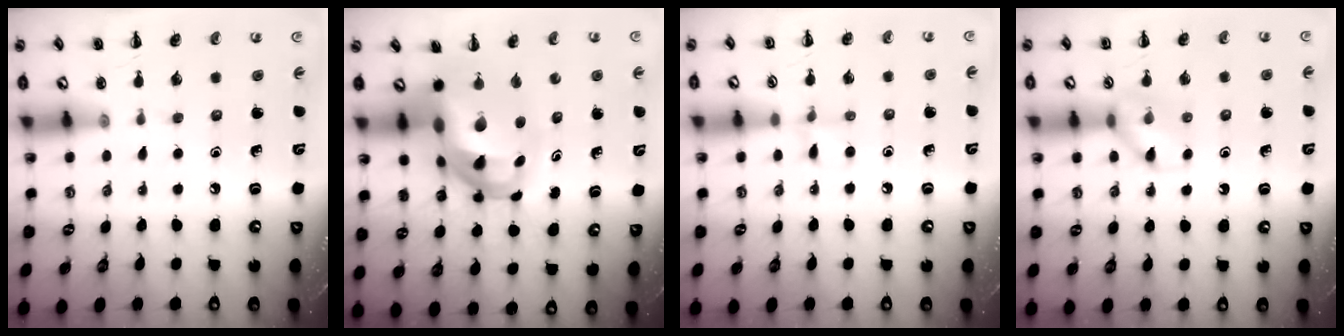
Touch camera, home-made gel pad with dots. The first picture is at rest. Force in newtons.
{"total": 13.4, "press": 12.9, "slide": 3.4}
{"total": 6.1, "press": 5.8, "slide": 1.9}
{"total": 9.3, "press": 9.3, "slide": 0.7}